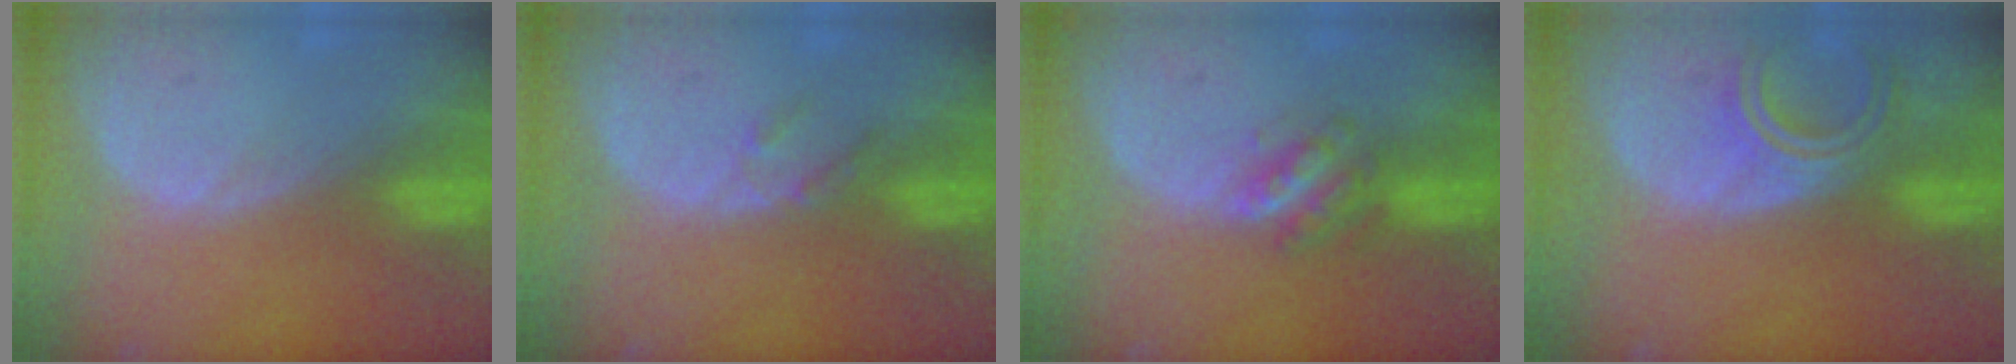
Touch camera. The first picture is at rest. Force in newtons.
{"total": 2.0, "press": 1.8, "slide": 0.9}
{"total": 4.9, "press": 4.4, "slide": 2.1}
{"total": 5.2, "press": 5.0, "slide": 1.4}